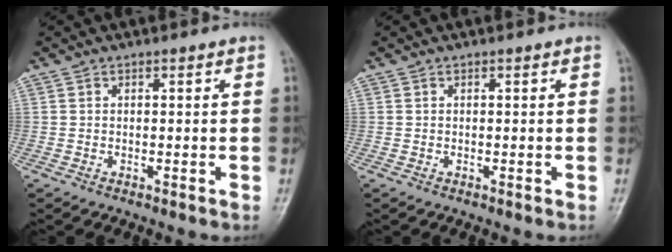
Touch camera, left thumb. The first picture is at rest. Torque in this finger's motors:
{"motor_torque": [-0.03, 0.01, -0.05, 0.02, 0.00]}